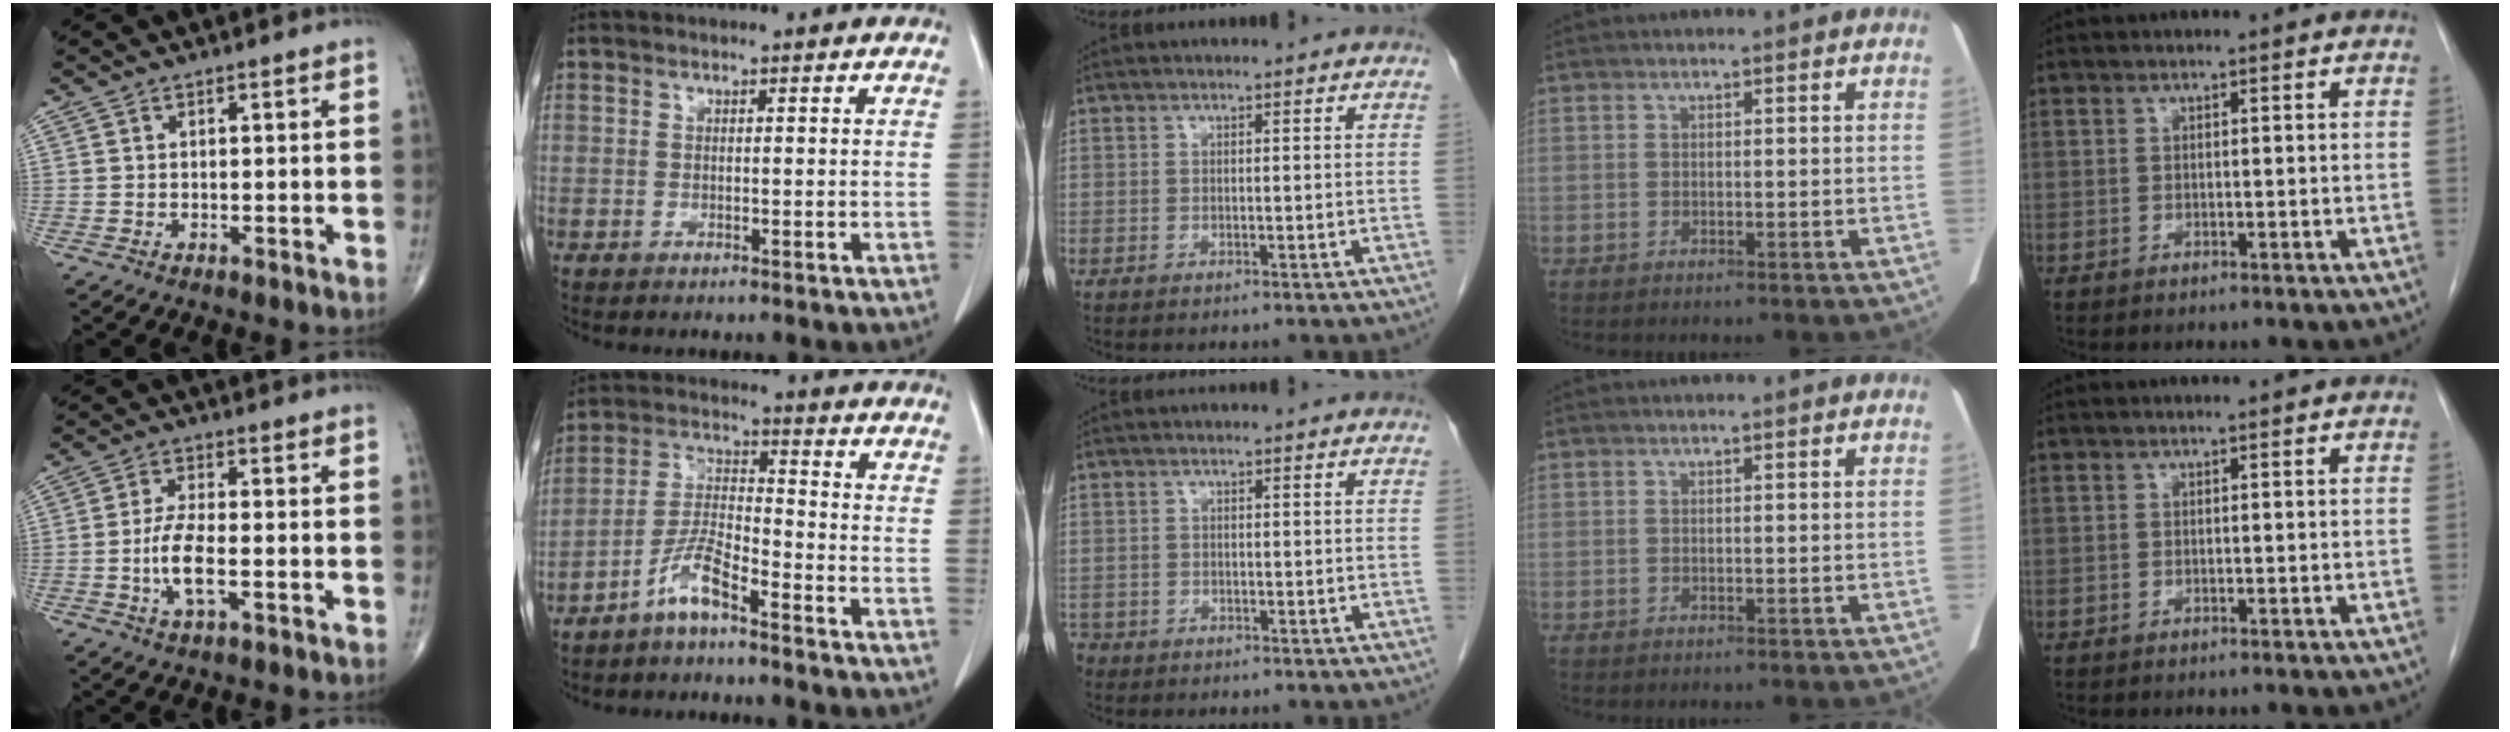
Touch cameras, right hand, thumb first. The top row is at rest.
{"thumb": {"total": 6.7, "force": [-1.8, 2.3, 6.0], "torque": [-0.125, 0.007, -0.034]}, "index": {"total": 6.2, "force": [-4.6, 0.8, 4.1], "torque": [-0.093, -0.004, -0.096]}, "middle": {"total": 3.8, "force": [-3.0, 2.3, 0.4], "torque": [-0.014, 0.001, -0.052]}}